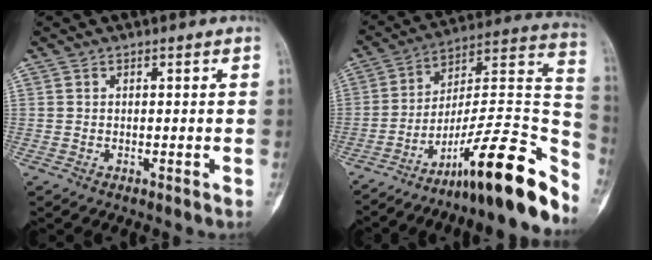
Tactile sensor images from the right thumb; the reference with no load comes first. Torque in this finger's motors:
{"motor_torque": [0.37, 0.14, 0.99, -1.50, 0.05]}